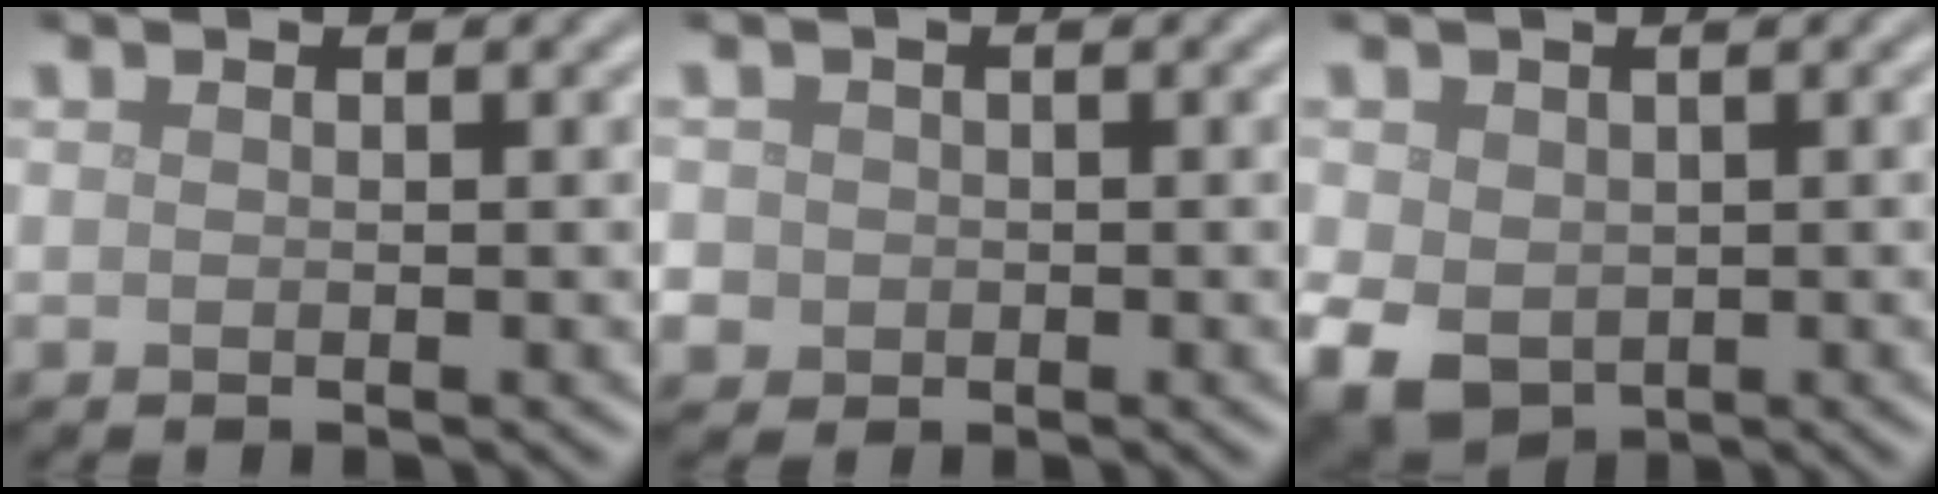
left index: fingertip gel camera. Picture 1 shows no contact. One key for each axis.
{"total": 3.8, "fx": -0.7, "fy": 3.5, "fz": 1.2, "tx": -0.022, "ty": 0.003, "tz": -0.025}
{"total": 5.1, "fx": -1.0, "fy": 4.0, "fz": 3.0, "tx": -0.073, "ty": -0.017, "tz": -0.015}